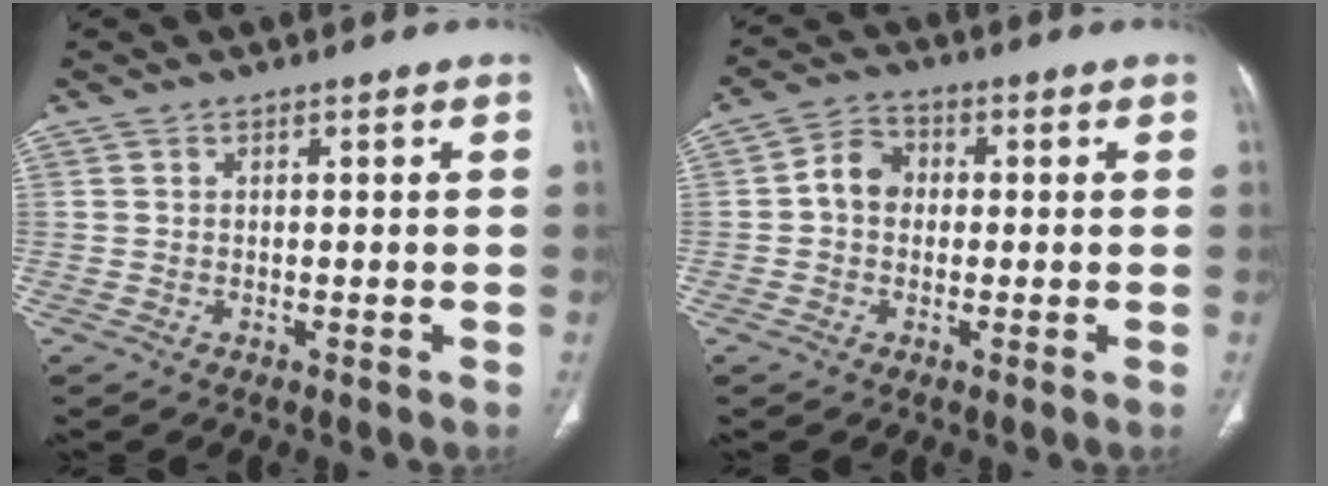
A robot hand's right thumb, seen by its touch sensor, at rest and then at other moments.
{"total": 5.5, "force": [0.0, 4.6, 3.1], "torque": [-0.040, 0.018, -0.011]}